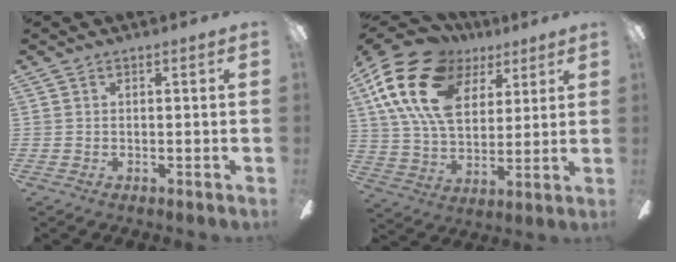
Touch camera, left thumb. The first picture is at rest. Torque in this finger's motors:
{"motor_torque": [0.60, 0.73, 1.40, -1.37, 0.55]}